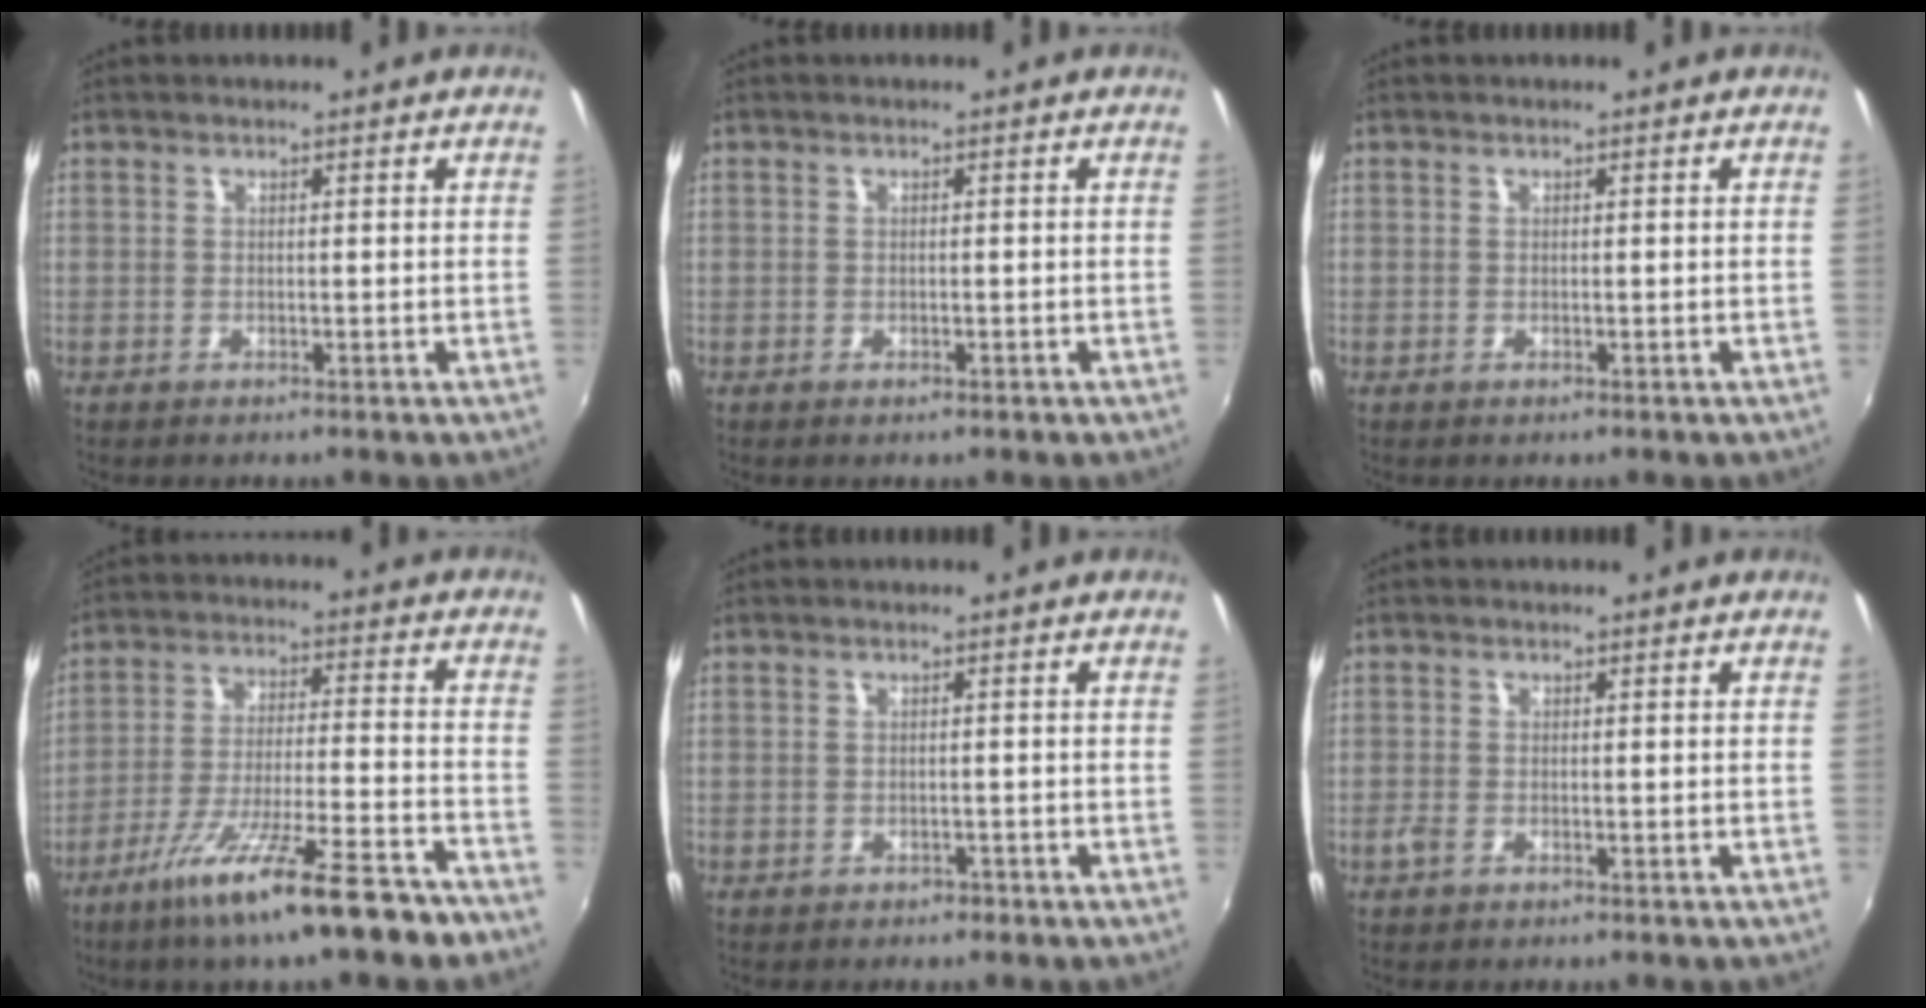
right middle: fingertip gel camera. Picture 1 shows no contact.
{"total": 0.9, "force": [-0.5, 0.5, 0.5], "torque": [-0.007, -0.003, -0.010]}
{"total": 0.0}
{"total": 16.6, "force": [-12.0, 0.9, 11.4], "torque": [-0.210, -0.044, -0.190]}
{"total": 1.3, "force": [-0.9, 0.8, 0.3], "torque": [-0.007, -0.001, -0.010]}
{"total": 1.3, "force": [-0.8, 0.6, 0.8], "torque": [-0.018, -0.004, -0.017]}